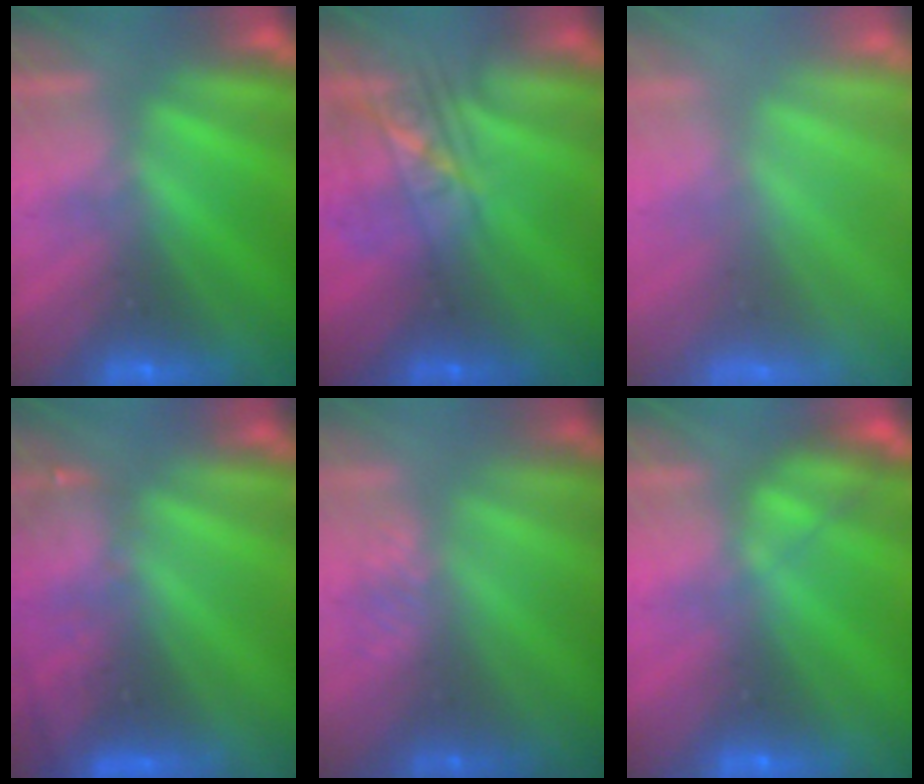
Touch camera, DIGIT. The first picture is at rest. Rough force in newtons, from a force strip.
{"total": 2.4}
{"total": 8.0}
{"total": 2.9}
{"total": 2.9}
{"total": 1.7}